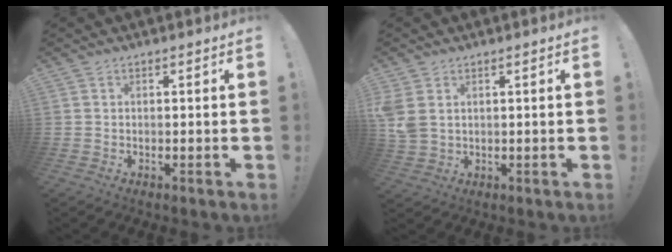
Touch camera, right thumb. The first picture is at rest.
{"total": 5.7, "force": [2.0, 3.9, 3.5], "torque": [-0.075, -0.006, 0.042]}